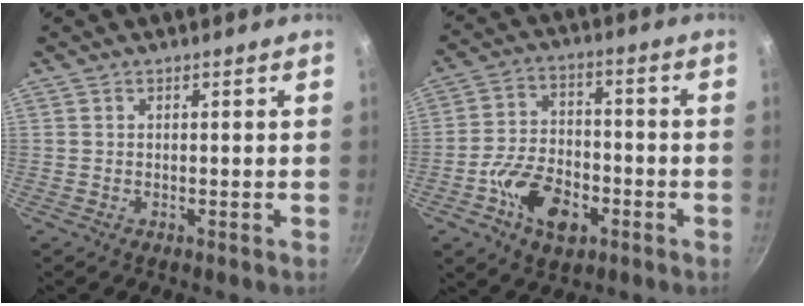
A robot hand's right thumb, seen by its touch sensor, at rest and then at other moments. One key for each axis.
{"total": 12.3, "fx": -4.9, "fy": 7.7, "fz": 8.3, "tx": -0.126, "ty": 0.033, "tz": -0.088}